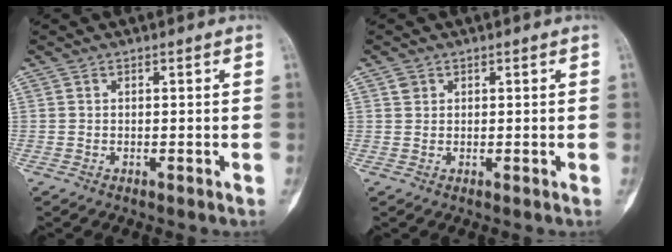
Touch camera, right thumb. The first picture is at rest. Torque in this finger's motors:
{"motor_torque": [-0.40, 0.15, 0.03, -0.14, -0.10]}